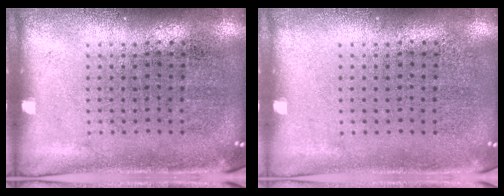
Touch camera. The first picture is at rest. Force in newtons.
{"total": 0.0}